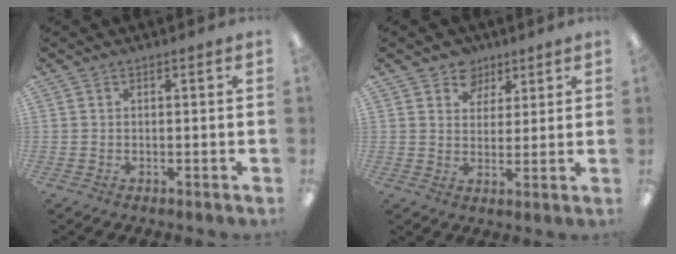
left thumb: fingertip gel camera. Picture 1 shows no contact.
{"total": 7.0, "force": [4.7, 5.1, 0.8], "torque": [-0.011, -0.023, 0.086]}